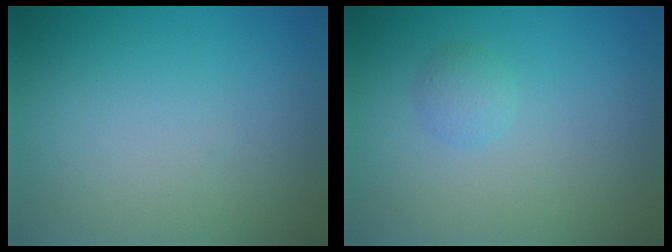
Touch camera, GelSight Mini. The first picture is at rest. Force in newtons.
{"total": 1.3, "press": 1.3, "slide": 0.1}